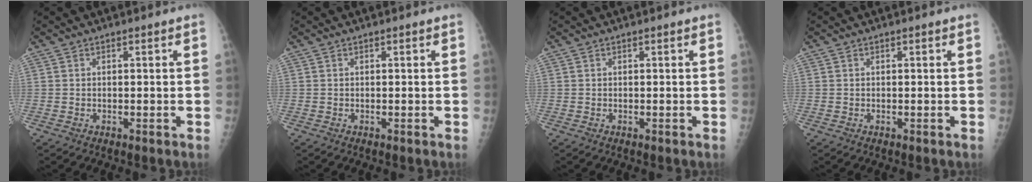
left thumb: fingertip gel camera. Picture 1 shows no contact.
{"total": 0.0}
{"total": 0.0}
{"total": 0.0}